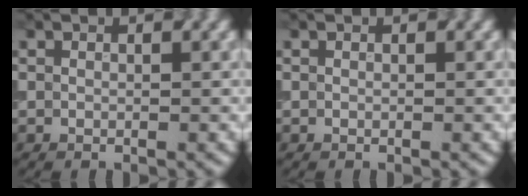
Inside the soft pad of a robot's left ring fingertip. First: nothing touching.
{"total": 0.0}